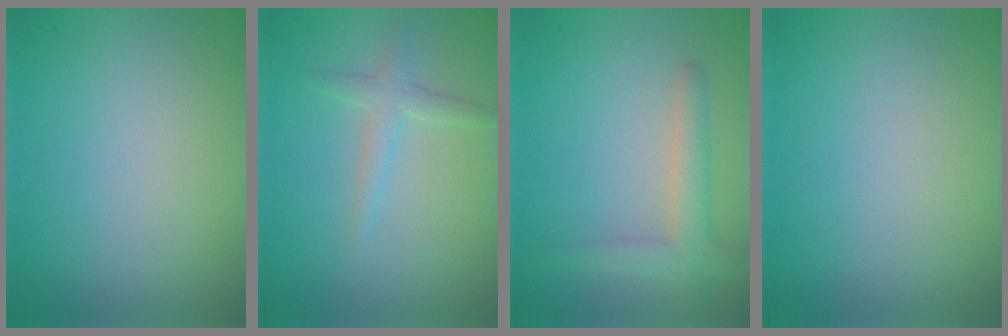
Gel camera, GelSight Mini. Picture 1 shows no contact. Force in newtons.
{"total": 1.8, "press": 1.8, "slide": 0.1}
{"total": 2.9, "press": 2.9, "slide": 0.2}
{"total": 0.0}